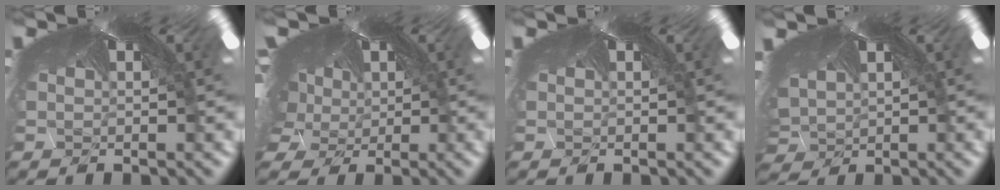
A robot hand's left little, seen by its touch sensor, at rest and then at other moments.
{"total": 5.3, "force": [-4.0, 2.7, 2.3], "torque": [-0.095, -0.050, -0.032]}
{"total": 0.0}
{"total": 3.4, "force": [-3.4, -0.3, -0.7], "torque": [-0.012, -0.050, -0.022]}